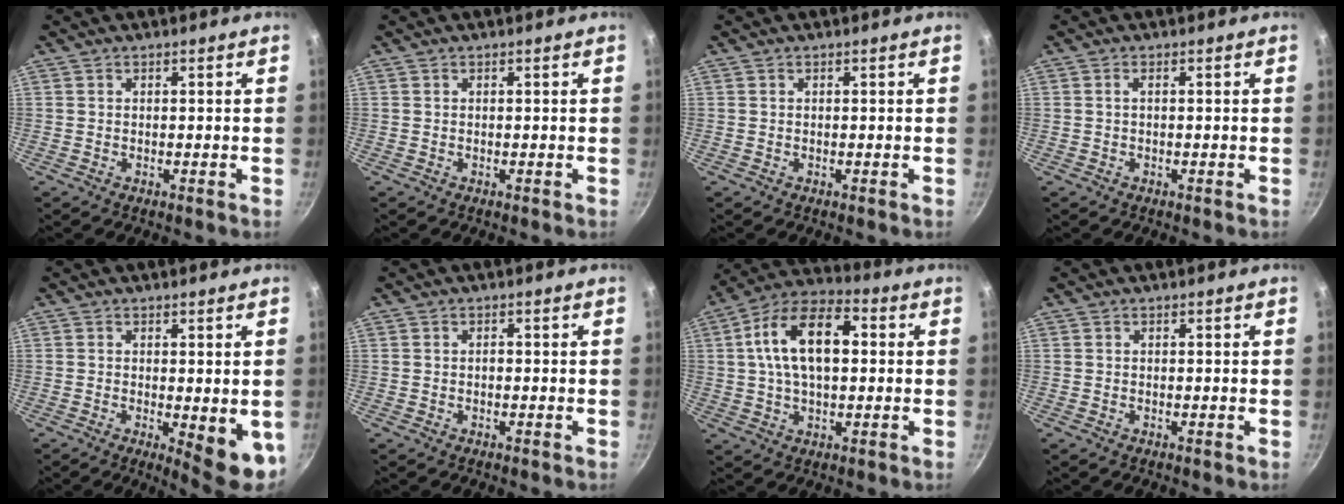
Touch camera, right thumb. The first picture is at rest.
{"total": 0.0}
{"total": 0.0}
{"total": 0.6, "force": [0.0, 0.2, 0.5], "torque": [-0.012, 0.000, -0.002]}
{"total": 8.5, "force": [-2.2, 2.6, 7.7], "torque": [-0.093, -0.019, -0.023]}
{"total": 0.6, "force": [-0.2, 0.4, 0.4], "torque": [-0.003, 0.002, -0.006]}
{"total": 15.5, "force": [2.4, 8.5, 12.8], "torque": [-0.225, 0.027, 0.037]}
{"total": 0.0}